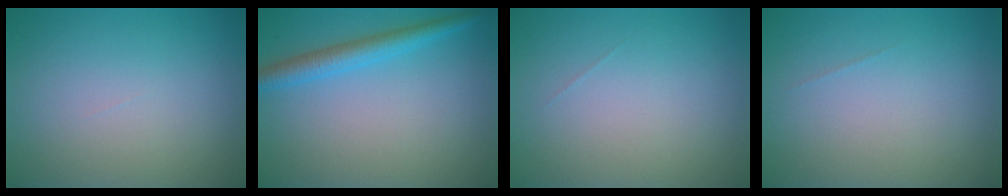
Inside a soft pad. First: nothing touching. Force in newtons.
{"total": 3.0, "press": 3.0, "slide": 0.0}
{"total": 0.0}
{"total": 0.0}